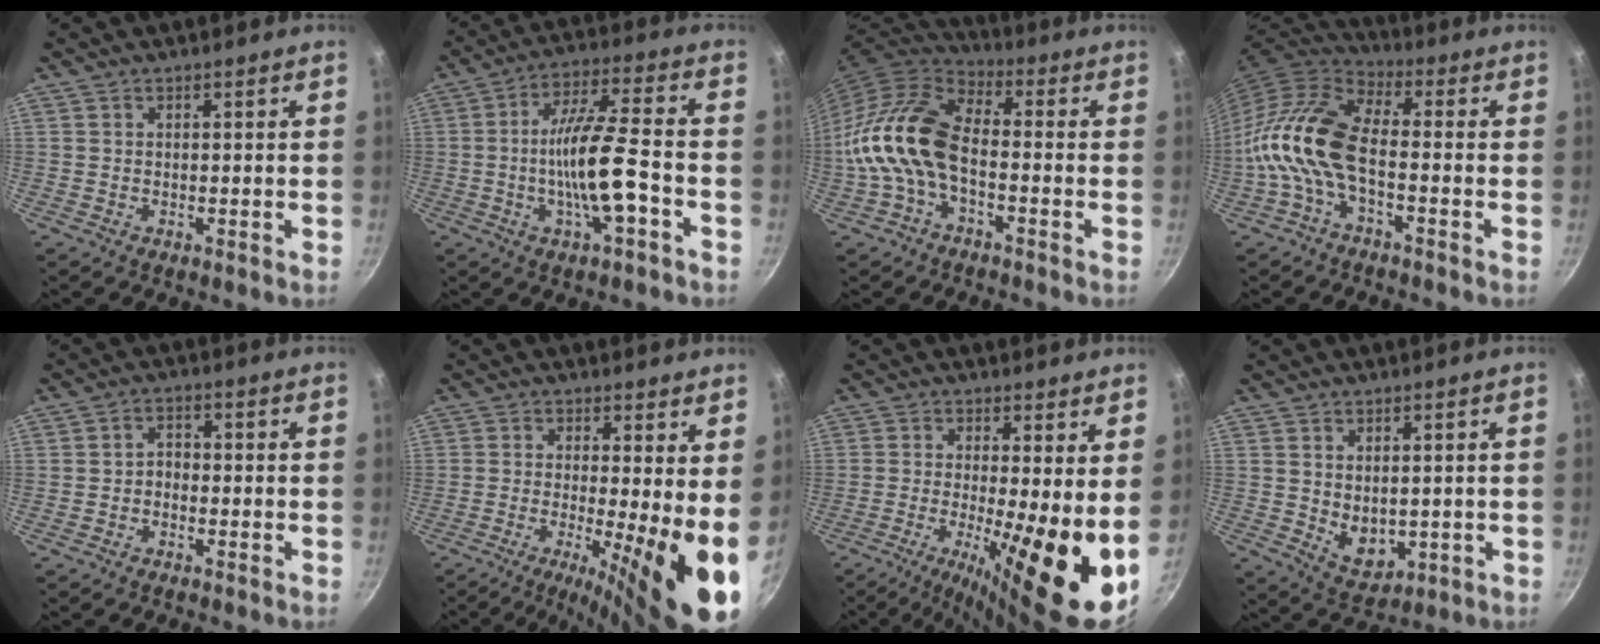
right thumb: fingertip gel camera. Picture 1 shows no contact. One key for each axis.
{"total": 12.8, "fx": -3.6, "fy": 2.8, "fz": 12.0, "tx": -0.214, "ty": 0.025, "tz": -0.069}
{"total": 14.0, "fx": -3.2, "fy": 7.9, "fz": 11.1, "tx": -0.205, "ty": 0.040, "tz": -0.075}
{"total": 13.0, "fx": -3.0, "fy": 6.2, "fz": 11.0, "tx": -0.223, "ty": 0.035, "tz": -0.078}
{"total": 2.3, "fx": -1.0, "fy": 1.6, "fz": 1.3, "tx": -0.014, "ty": 0.018, "tz": -0.022}
{"total": 12.4, "fx": -1.5, "fy": 2.2, "fz": 12.1, "tx": -0.170, "ty": -0.019, "tz": -0.025}
{"total": 15.4, "fx": -1.7, "fy": 3.4, "fz": 15.0, "tx": -0.221, "ty": -0.025, "tz": -0.026}
{"total": 6.2, "fx": 0.6, "fy": 4.3, "fz": 4.4, "tx": -0.053, "ty": -0.018, "tz": 0.026}